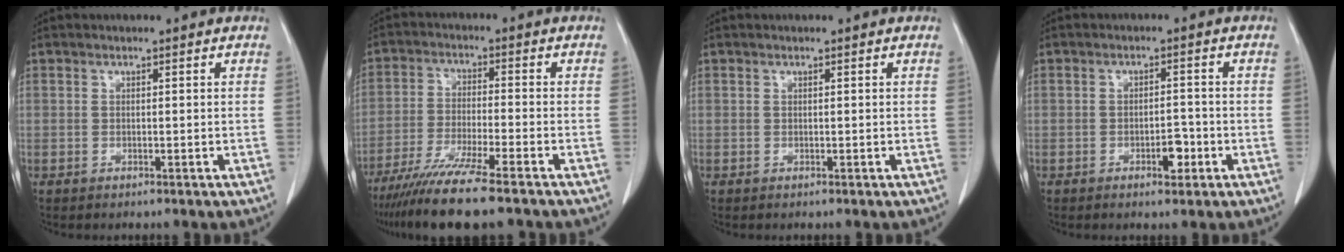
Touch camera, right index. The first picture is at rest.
{"total": 12.2, "force": [-9.6, -0.2, 7.6], "torque": [-0.126, -0.034, -0.158]}
{"total": 0.0}
{"total": 3.0, "force": [-1.4, 1.2, 2.4], "torque": [-0.033, 0.004, -0.018]}